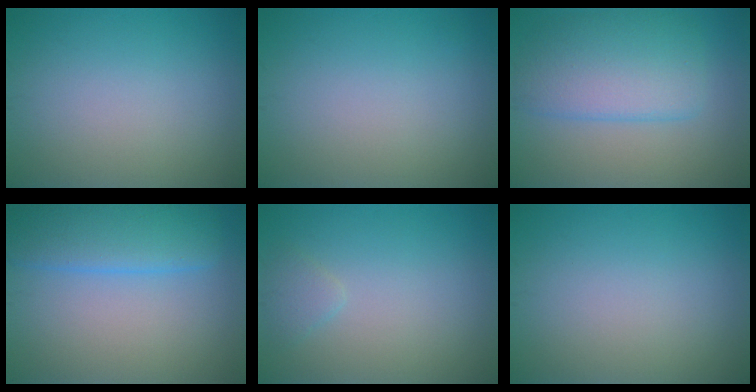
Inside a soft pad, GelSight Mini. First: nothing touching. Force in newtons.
{"total": 0.0}
{"total": 6.0, "press": 5.9, "slide": 0.4}
{"total": 5.5, "press": 5.5, "slide": 0.2}
{"total": 1.1, "press": 1.1, "slide": 0.1}
{"total": 0.0}